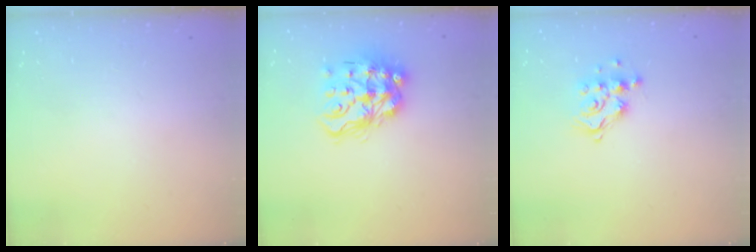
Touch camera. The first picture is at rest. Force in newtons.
{"total": 15.2, "press": 15.2, "slide": 0.9}
{"total": 11.2, "press": 11.2, "slide": 0.7}